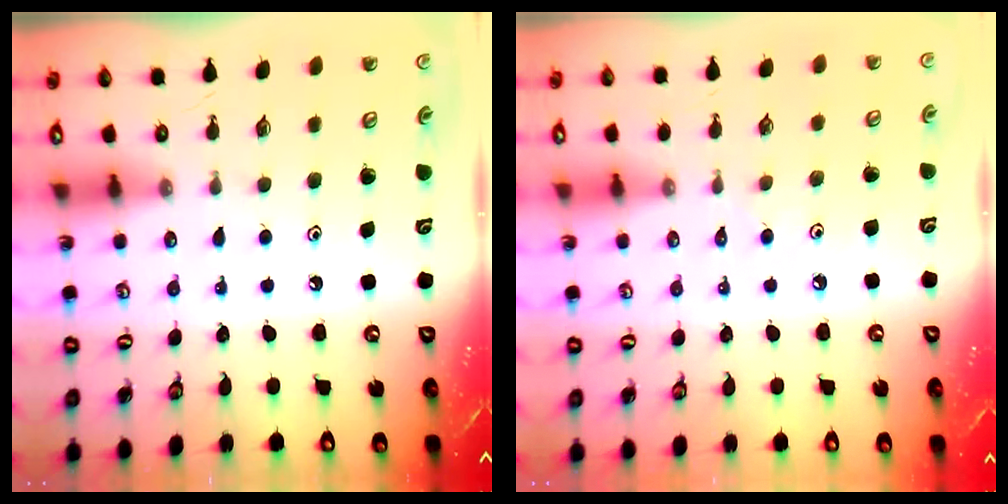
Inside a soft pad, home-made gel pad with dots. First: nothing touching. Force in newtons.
{"total": 2.2, "press": 2.2, "slide": 0.4}